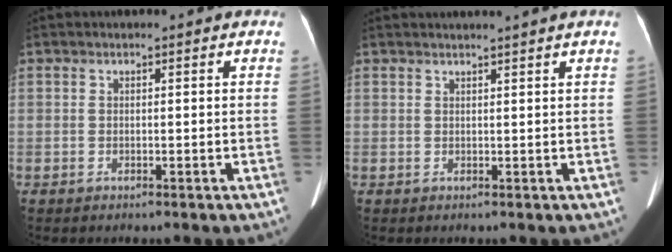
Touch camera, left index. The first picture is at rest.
{"total": 3.1, "force": [2.7, -0.9, 1.3], "torque": [-0.015, 0.013, 0.039]}